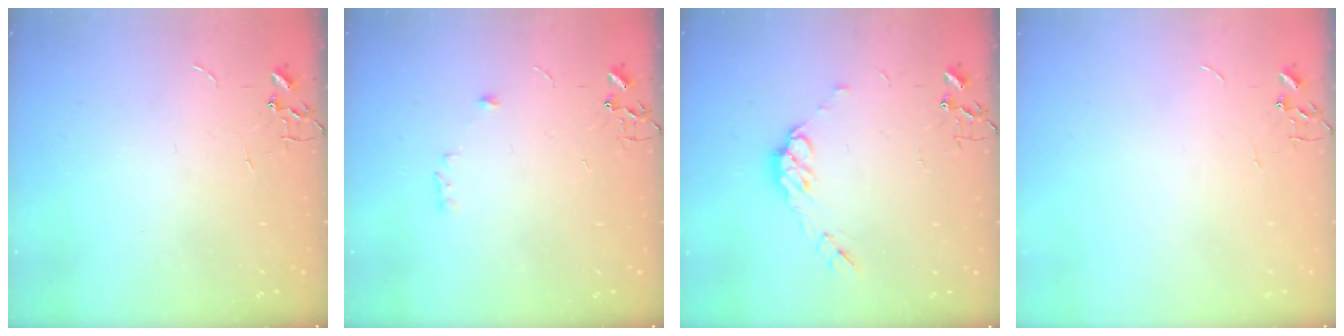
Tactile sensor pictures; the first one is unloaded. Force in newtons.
{"total": 4.9, "press": 4.8, "slide": 0.9}
{"total": 8.2, "press": 8.2, "slide": 0.5}
{"total": 0.0}